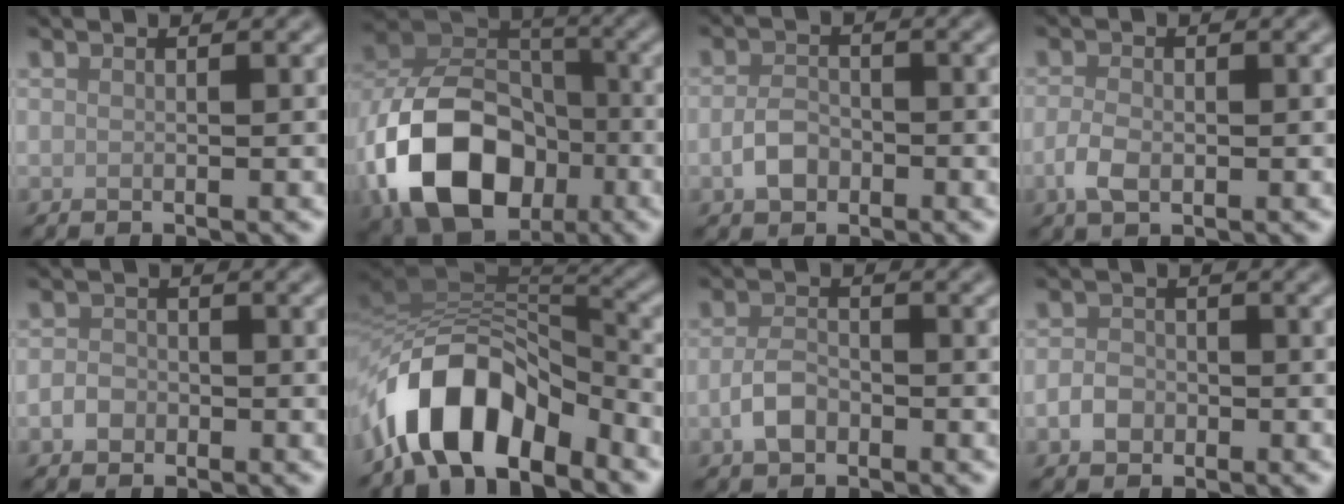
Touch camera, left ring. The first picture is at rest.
{"total": 13.6, "force": [-5.1, 9.5, 8.3], "torque": [-0.171, -0.008, -0.104]}
{"total": 2.5, "force": [-1.0, 1.8, 1.5], "torque": [-0.029, 0.001, -0.024]}
{"total": 2.3, "force": [-0.6, 1.4, 1.7], "torque": [-0.038, -0.003, -0.014]}
{"total": 1.6, "force": [-0.7, 1.3, 0.6], "torque": [-0.007, 0.001, -0.018]}
{"total": 9.7, "force": [-6.0, 4.5, 6.2], "torque": [-0.097, 0.011, -0.109]}
{"total": 2.6, "force": [-1.1, 1.6, 1.7], "torque": [-0.037, 0.001, -0.027]}
{"total": 2.0, "force": [-0.8, 1.6, 0.9], "torque": [-0.014, 0.000, -0.020]}